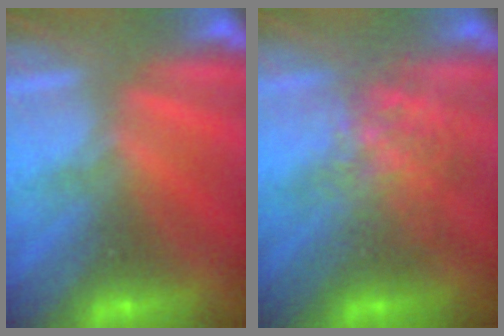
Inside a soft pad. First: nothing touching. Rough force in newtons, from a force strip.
{"total": 2.1}